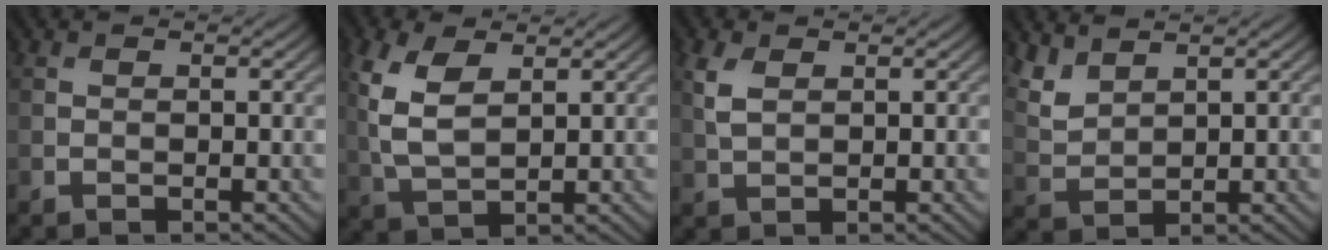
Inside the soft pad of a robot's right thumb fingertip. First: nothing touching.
{"total": 7.0, "force": [2.2, 3.6, 5.6], "torque": [-0.142, 0.002, 0.043]}
{"total": 3.0, "force": [1.2, 1.7, 2.2], "torque": [-0.060, 0.002, 0.027]}
{"total": 4.2, "force": [3.2, 1.7, 2.0], "torque": [-0.058, 0.000, 0.076]}